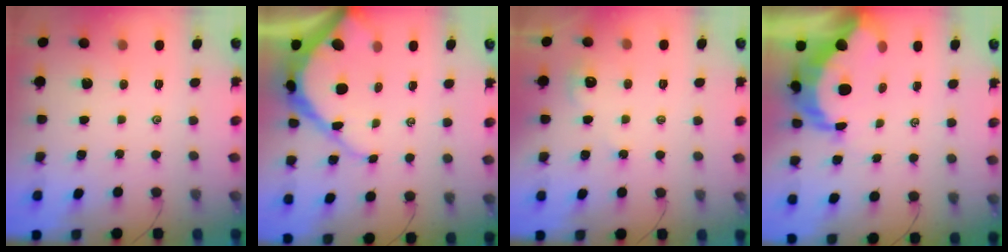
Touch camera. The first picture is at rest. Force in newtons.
{"total": 10.2, "press": 10.1, "slide": 1.1}
{"total": 2.6, "press": 2.6, "slide": 0.3}
{"total": 10.1, "press": 10.0, "slide": 1.2}